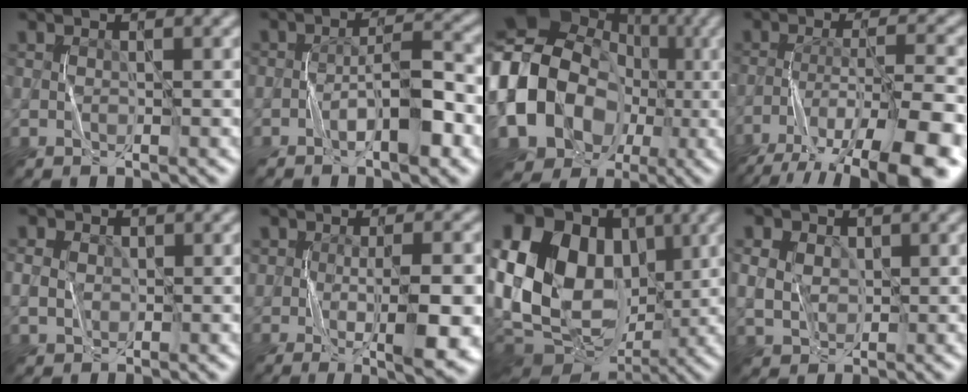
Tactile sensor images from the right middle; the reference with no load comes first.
{"total": 4.3, "force": [-1.8, 1.6, 3.5], "torque": [-0.055, 0.007, -0.034]}
{"total": 19.4, "force": [-2.1, 16.3, 10.2], "torque": [-0.175, -0.011, -0.060]}
{"total": 11.5, "force": [-7.7, 2.4, 8.1], "torque": [-0.140, -0.022, -0.118]}
{"total": 2.7, "force": [0.7, 2.2, 1.3], "torque": [-0.033, 0.009, 0.002]}
{"total": 6.0, "force": [-1.0, 2.3, 5.4], "torque": [-0.085, -0.011, -0.011]}
{"total": 20.2, "force": [1.9, 15.3, 13.1], "torque": [-0.251, 0.041, 0.020]}
{"total": 5.5, "force": [1.8, 4.4, 2.8], "torque": [-0.061, 0.027, 0.012]}